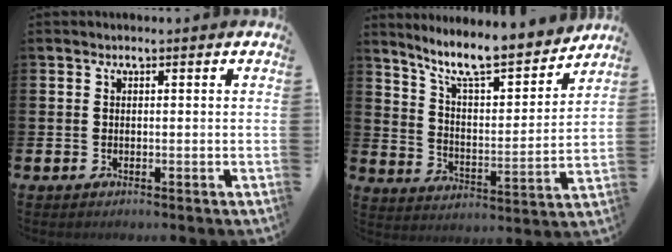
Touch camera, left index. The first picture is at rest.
{"total": 9.7, "force": [8.6, 1.5, 4.1], "torque": [-0.104, -0.064, 0.145]}